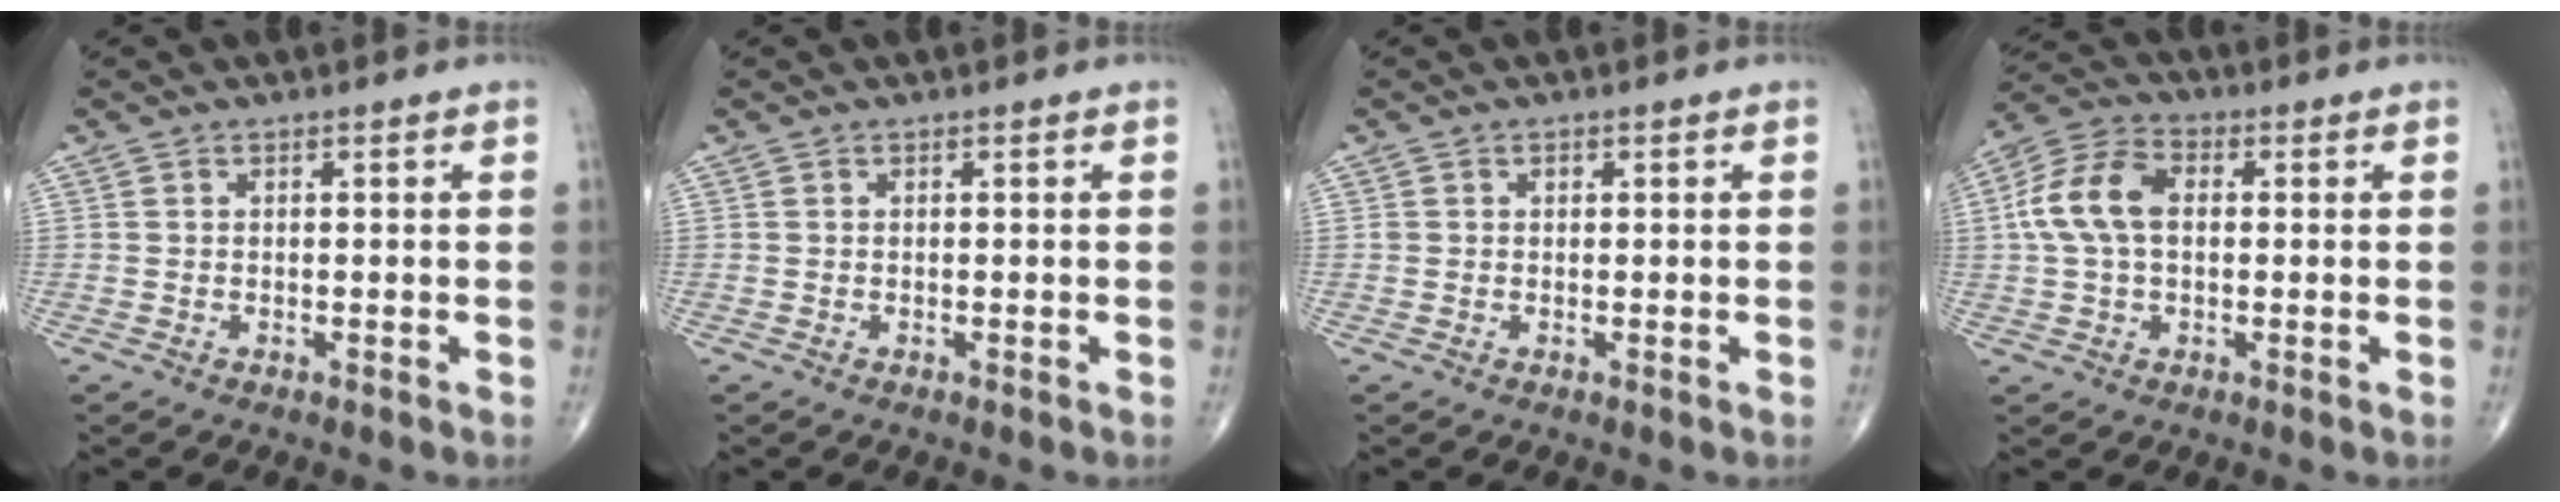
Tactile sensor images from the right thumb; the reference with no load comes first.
{"total": 0.0}
{"total": 0.7, "force": [0.2, 0.6, 0.3], "torque": [0.000, 0.000, 0.003]}
{"total": 10.8, "force": [1.1, 6.8, 8.2], "torque": [-0.172, 0.029, 0.015]}